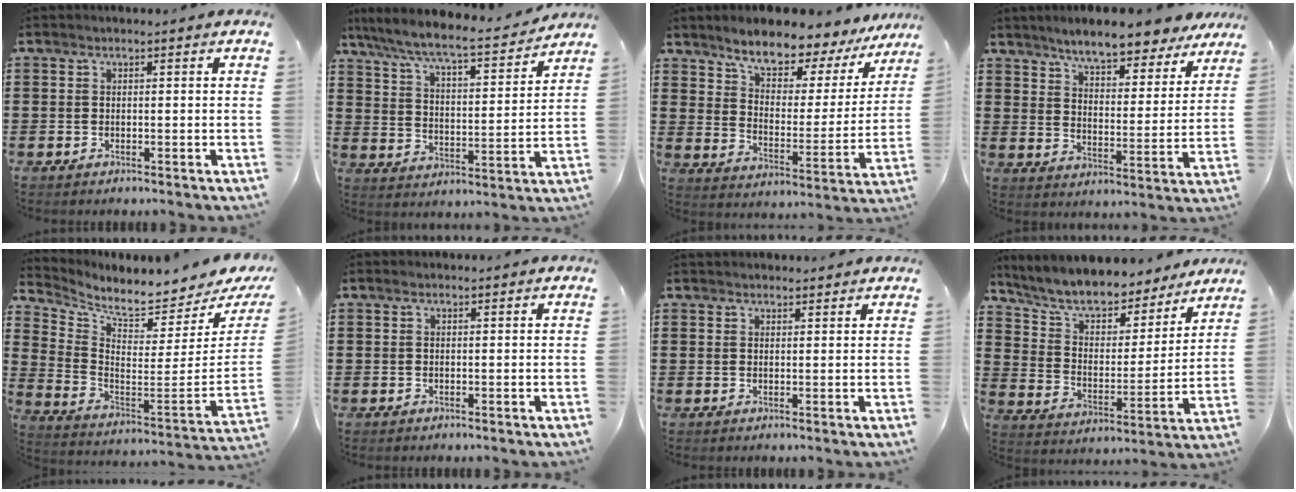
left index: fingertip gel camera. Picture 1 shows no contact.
{"total": 6.9, "force": [6.3, 0.2, 2.8], "torque": [-0.082, -0.042, 0.102]}
{"total": 7.0, "force": [6.3, 2.1, 2.3], "torque": [-0.065, -0.049, 0.105]}
{"total": 7.0, "force": [6.6, 0.6, 2.4], "torque": [-0.067, -0.037, 0.113]}
{"total": 4.9, "force": [4.5, 0.0, 1.9], "torque": [-0.059, -0.068, 0.070]}
{"total": 0.0}
{"total": 1.5, "force": [1.4, 0.4, -0.3], "torque": [0.002, 0.002, 0.028]}
{"total": 7.8, "force": [7.2, 2.1, 2.1], "torque": [-0.080, -0.050, 0.123]}